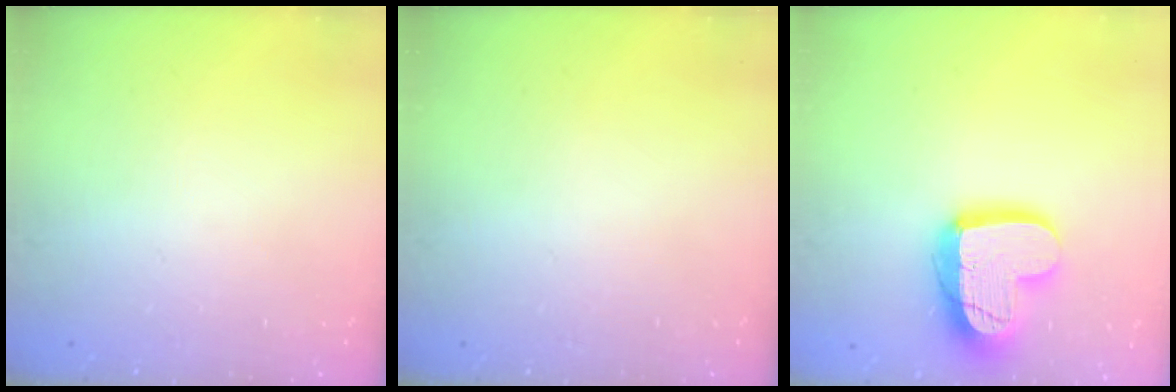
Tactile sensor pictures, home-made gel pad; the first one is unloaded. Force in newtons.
{"total": 0.0}
{"total": 17.4, "press": 17.4, "slide": 1.6}